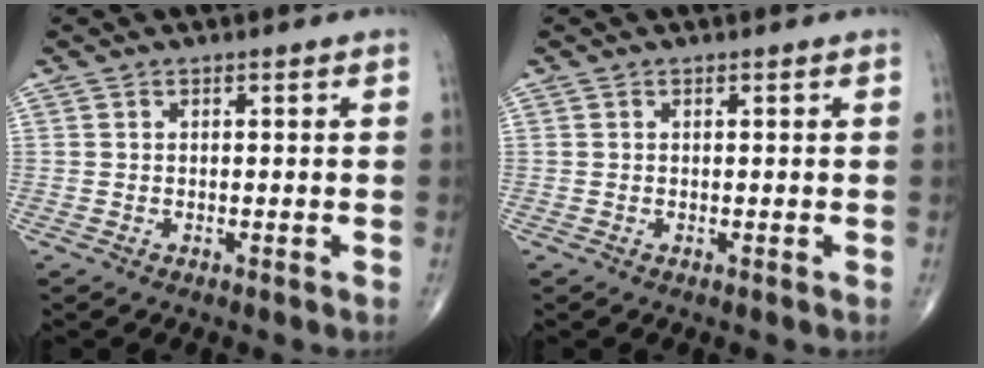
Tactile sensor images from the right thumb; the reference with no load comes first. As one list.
[{"total": 0.0}]